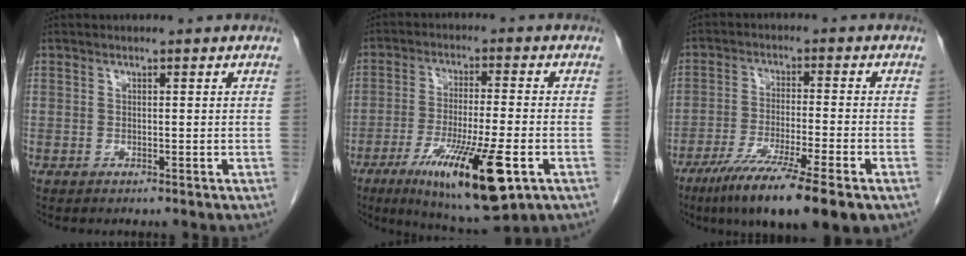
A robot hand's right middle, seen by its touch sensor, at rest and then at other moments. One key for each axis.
{"total": 15.7, "fx": -7.0, "fy": 2.4, "fz": 13.8, "tx": -0.233, "ty": -0.032, "tz": -0.103}
{"total": 14.1, "fx": -9.4, "fy": 0.8, "fz": 10.6, "tx": -0.163, "ty": -0.038, "tz": -0.152}